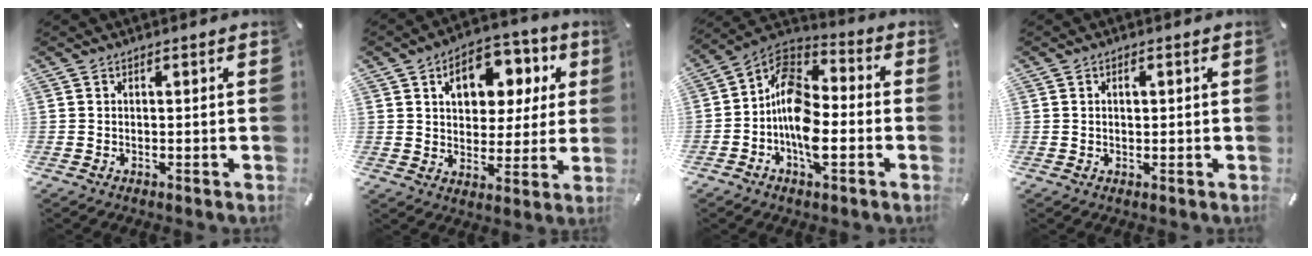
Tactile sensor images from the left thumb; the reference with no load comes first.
{"total": 12.9, "force": [5.1, 9.2, 7.5], "torque": [-0.113, -0.017, 0.088]}
{"total": 12.4, "force": [-3.9, 7.5, 9.0], "torque": [-0.194, 0.012, -0.073]}
{"total": 1.6, "force": [0.3, 1.0, 1.2], "torque": [-0.018, 0.001, 0.002]}